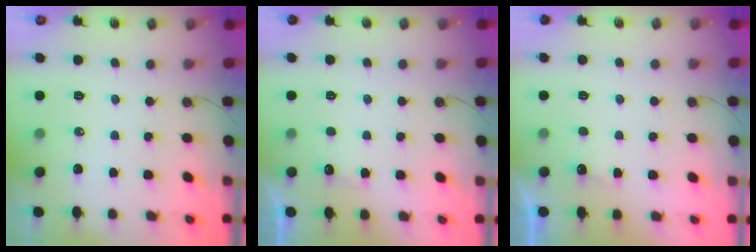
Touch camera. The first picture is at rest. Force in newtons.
{"total": 4.6, "press": 4.4, "slide": 1.3}
{"total": 2.0, "press": 1.8, "slide": 0.9}